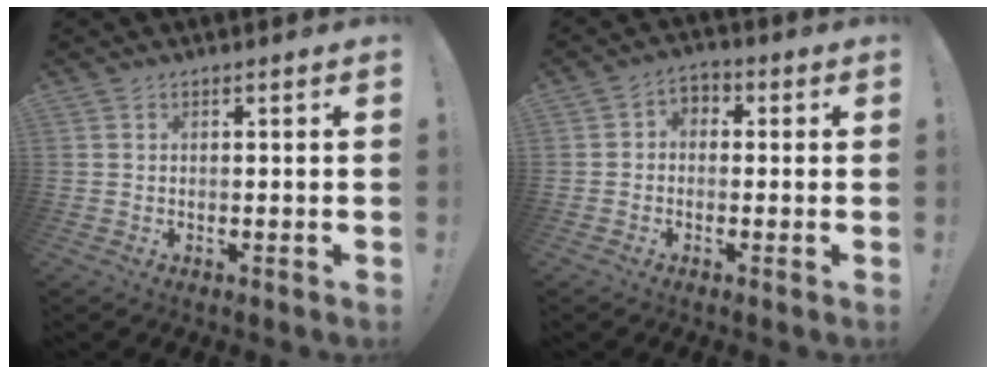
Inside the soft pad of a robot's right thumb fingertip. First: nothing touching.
{"total": 3.5, "force": [-1.5, 2.6, 1.8], "torque": [-0.035, 0.016, -0.026]}